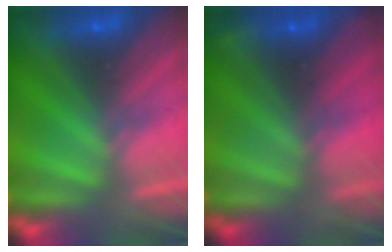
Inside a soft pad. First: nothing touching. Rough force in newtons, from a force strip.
{"total": 8.2}